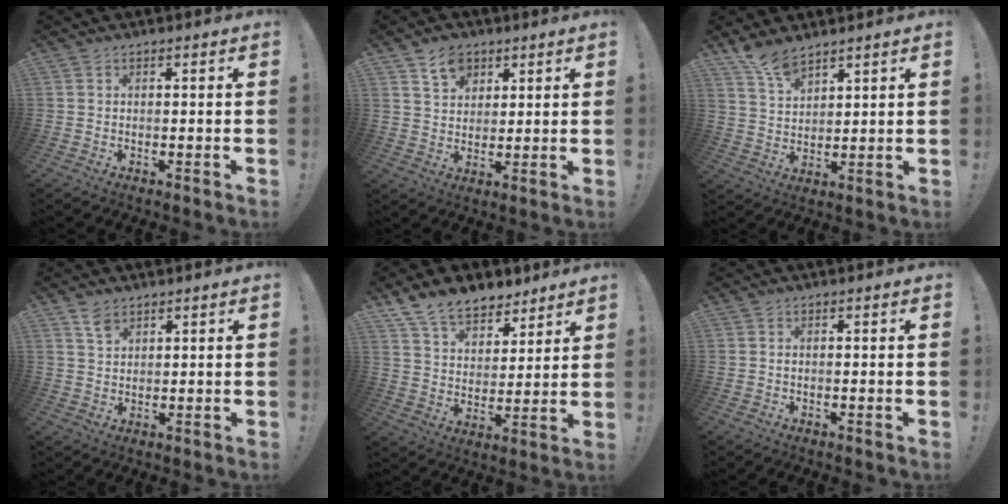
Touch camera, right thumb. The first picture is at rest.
{"total": 7.7, "force": [4.6, 5.7, 2.4], "torque": [-0.034, -0.020, 0.087]}
{"total": 7.3, "force": [6.2, 2.4, 3.0], "torque": [-0.053, -0.038, 0.116]}
{"total": 4.3, "force": [3.1, 2.4, 1.8], "torque": [-0.020, -0.019, 0.055]}
{"total": 11.8, "force": [9.2, 6.5, 3.6], "torque": [-0.065, -0.064, 0.177]}
{"total": 0.0}